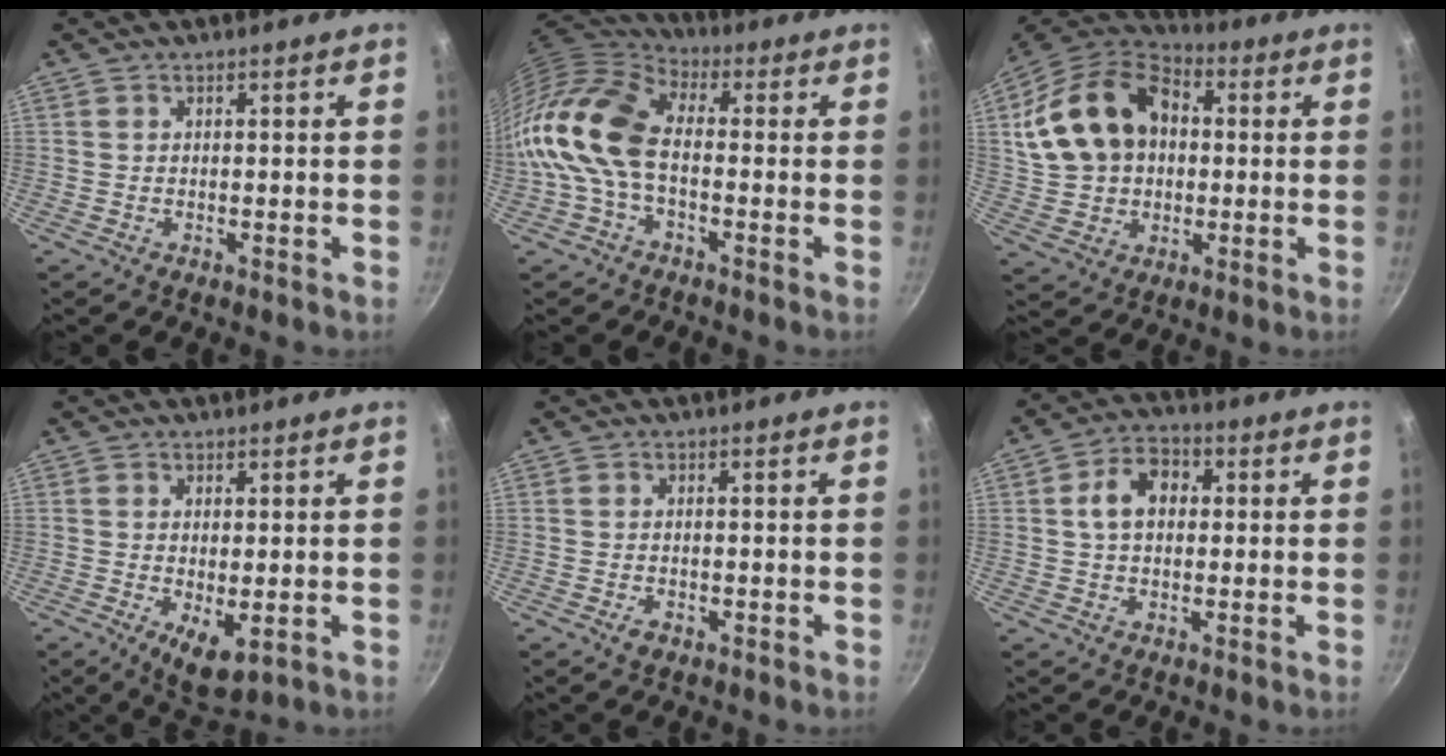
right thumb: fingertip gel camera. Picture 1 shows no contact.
{"total": 14.5, "force": [-1.9, 8.7, 11.4], "torque": [-0.217, 0.028, -0.056]}
{"total": 20.0, "force": [3.2, 14.6, 13.3], "torque": [-0.233, 0.035, 0.059]}
{"total": 5.9, "force": [-0.8, 2.5, 5.3], "torque": [-0.076, -0.015, -0.001]}
{"total": 1.7, "force": [-0.7, 1.0, 1.2], "torque": [-0.021, 0.000, -0.011]}
{"total": 7.8, "force": [1.1, 5.6, 5.3], "torque": [-0.065, 0.018, 0.007]}